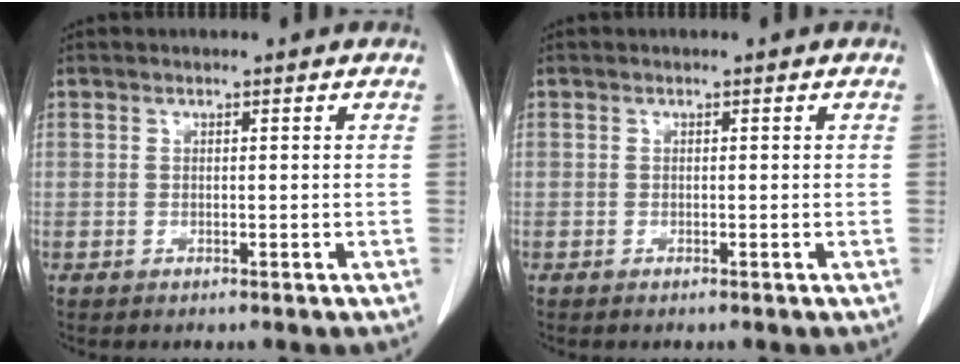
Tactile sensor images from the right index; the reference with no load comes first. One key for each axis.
{"total": 0.0}